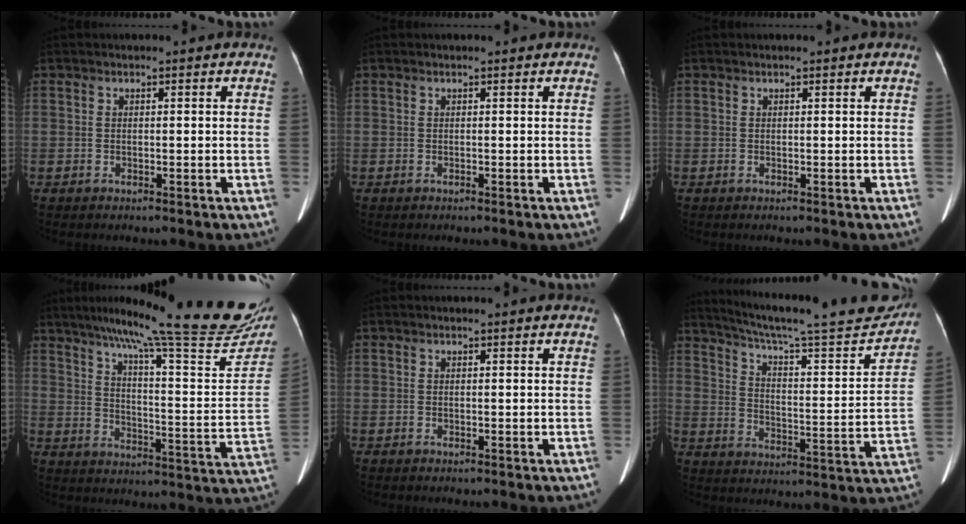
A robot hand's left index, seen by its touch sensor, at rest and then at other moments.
{"total": 0.0}
{"total": 0.0}
{"total": 28.2, "force": [23.5, 1.5, 15.4], "torque": [-0.235, -0.062, 0.301]}
{"total": 1.2, "force": [1.2, -0.1, 0.2], "torque": [-0.012, 0.003, 0.010]}
{"total": 24.6, "force": [22.4, 2.2, 10.0], "torque": [-0.157, -0.048, 0.295]}